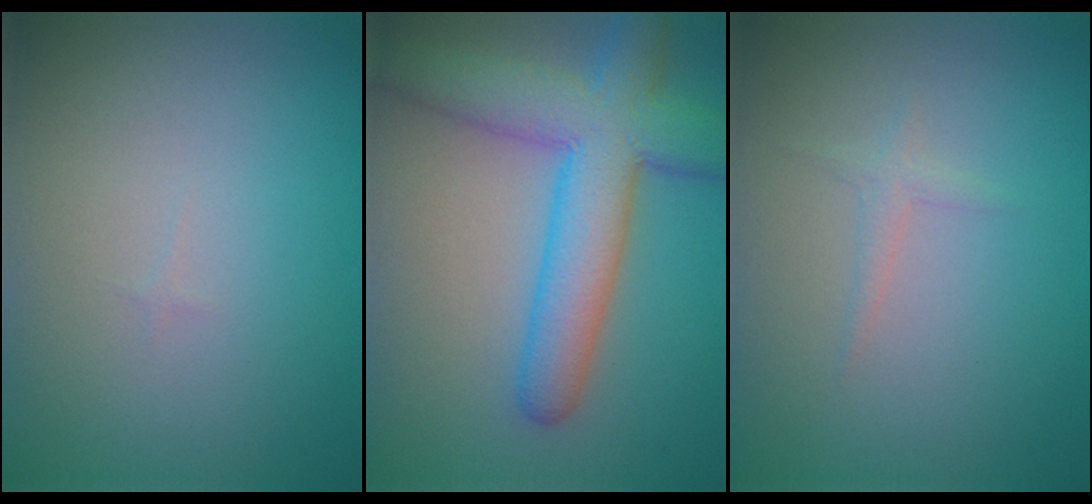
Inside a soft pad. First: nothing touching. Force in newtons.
{"total": 7.7, "press": 7.7, "slide": 0.3}
{"total": 0.8, "press": 0.8, "slide": 0.1}